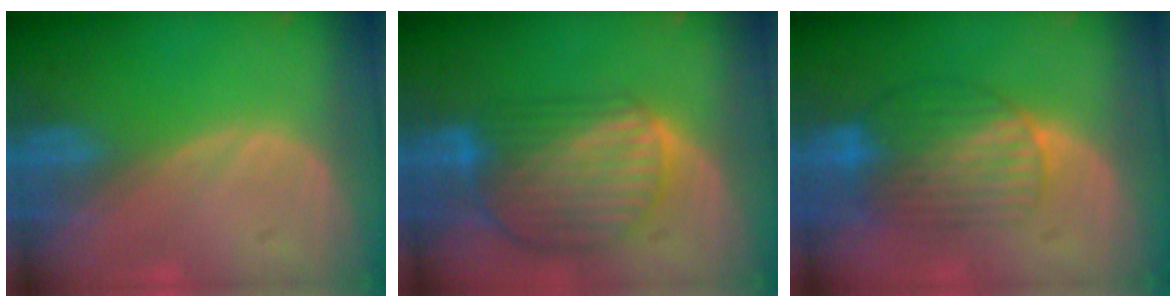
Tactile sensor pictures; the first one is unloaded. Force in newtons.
{"total": 9.9, "press": 8.4, "slide": 5.2}
{"total": 7.5, "press": 7.2, "slide": 2.1}